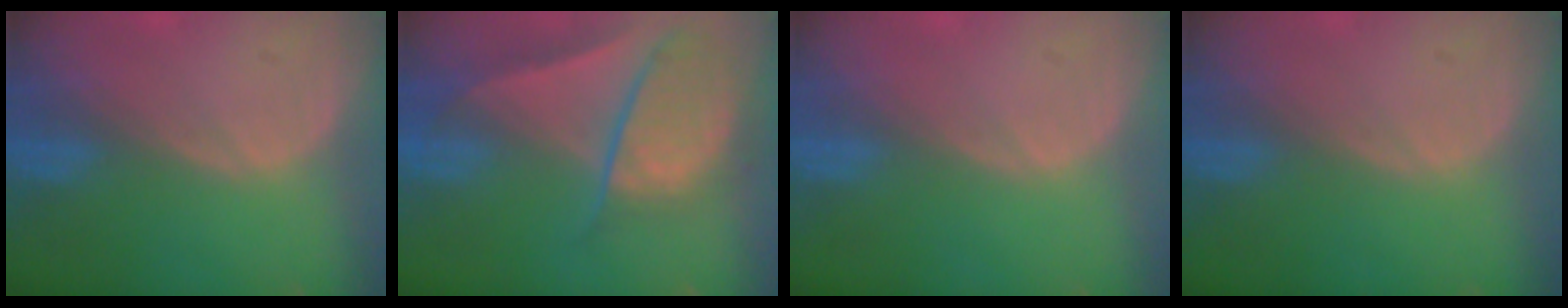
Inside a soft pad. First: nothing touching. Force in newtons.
{"total": 9.4, "press": 7.9, "slide": 5.1}
{"total": 0.0}
{"total": 0.0}